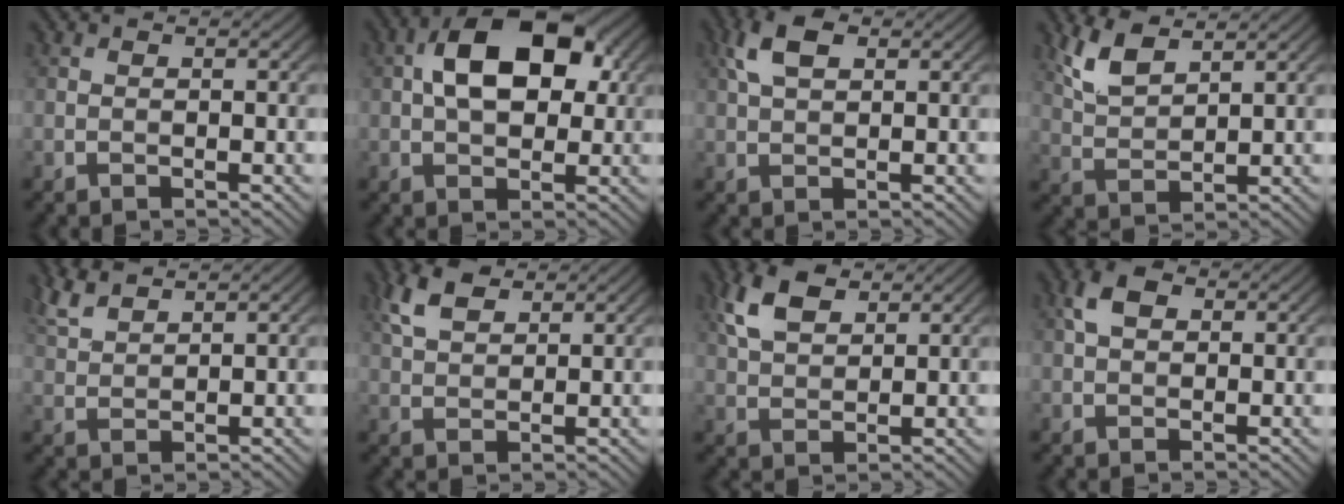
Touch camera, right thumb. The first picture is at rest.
{"total": 11.0, "force": [2.3, 6.5, 8.6], "torque": [-0.147, 0.017, 0.028]}
{"total": 4.8, "force": [1.9, 2.4, 3.6], "torque": [-0.088, 0.012, 0.036]}
{"total": 5.5, "force": [3.7, 1.9, 3.6], "torque": [-0.096, 0.005, 0.083]}
{"total": 4.2, "force": [3.5, 1.0, 2.1], "torque": [-0.059, 0.009, 0.081]}
{"total": 5.6, "force": [3.3, 2.7, 3.6], "torque": [-0.088, 0.010, 0.067]}
{"total": 6.7, "force": [3.6, 3.5, 4.5], "torque": [-0.109, 0.012, 0.070]}
{"total": 3.4, "force": [1.1, 2.3, 2.3], "torque": [-0.050, 0.010, 0.015]}